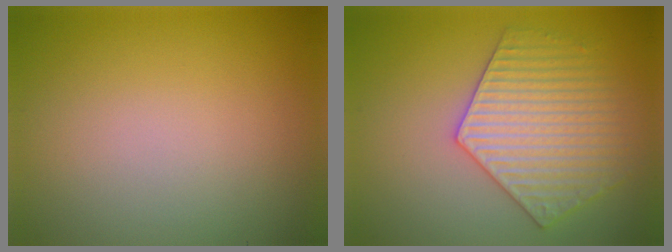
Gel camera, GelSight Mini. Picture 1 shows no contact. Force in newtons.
{"total": 4.7, "press": 4.5, "slide": 1.3}